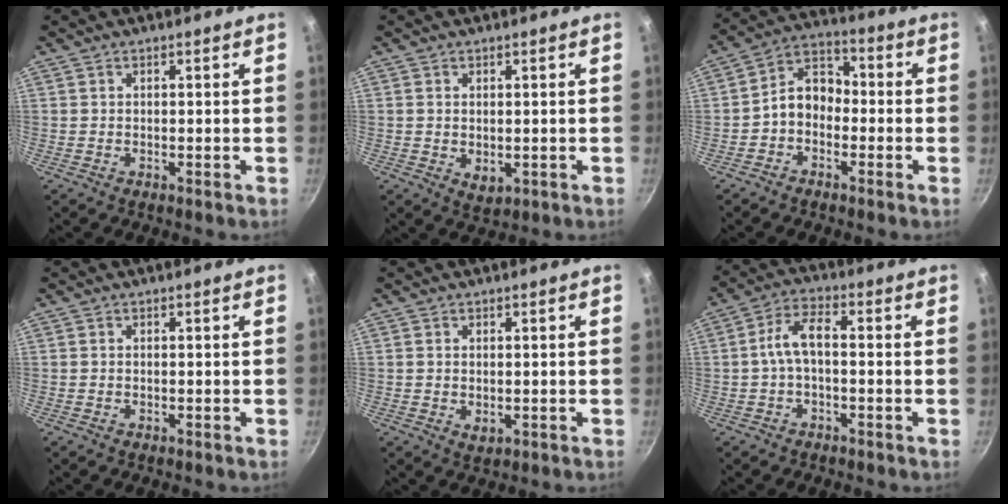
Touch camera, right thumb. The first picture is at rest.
{"total": 3.2, "force": [0.0, 2.2, 2.4], "torque": [-0.036, -0.010, 0.003]}
{"total": 7.6, "force": [-1.9, 5.6, 4.8], "torque": [-0.055, 0.041, -0.052]}
{"total": 0.0}
{"total": 2.3, "force": [0.0, 1.5, 1.7], "torque": [-0.026, -0.006, 0.001]}
{"total": 6.1, "force": [-0.9, 2.9, 5.3], "torque": [-0.106, 0.031, -0.025]}